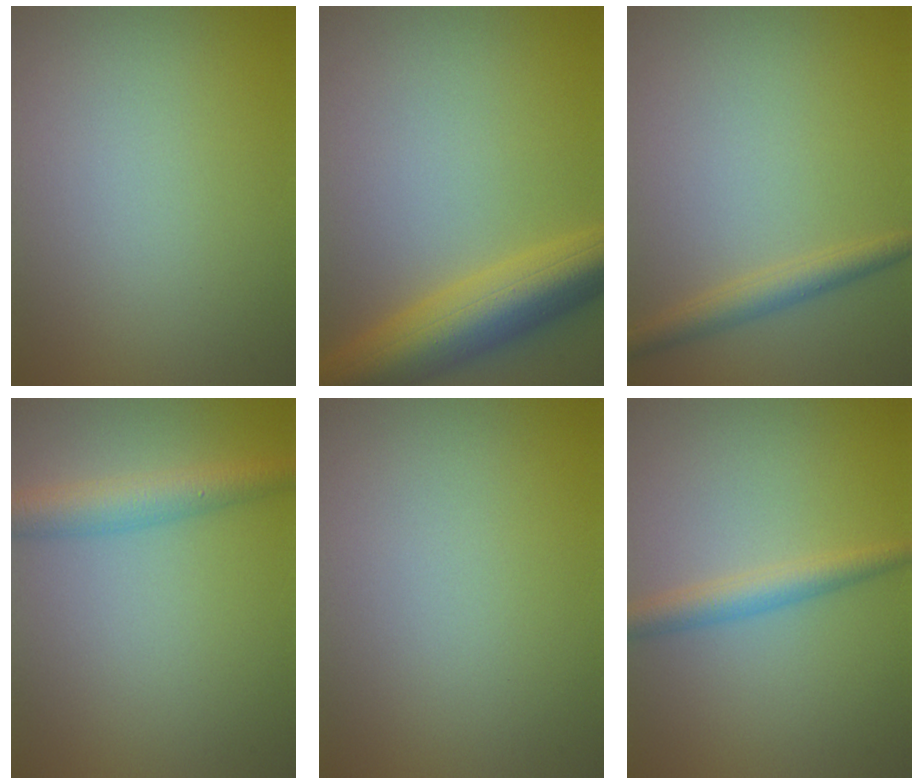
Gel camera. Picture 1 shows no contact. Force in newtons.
{"total": 8.6, "press": 8.6, "slide": 0.4}
{"total": 2.4, "press": 2.4, "slide": 0.1}
{"total": 3.7, "press": 3.7, "slide": 0.1}
{"total": 0.0}
{"total": 2.7, "press": 2.7, "slide": 0.0}